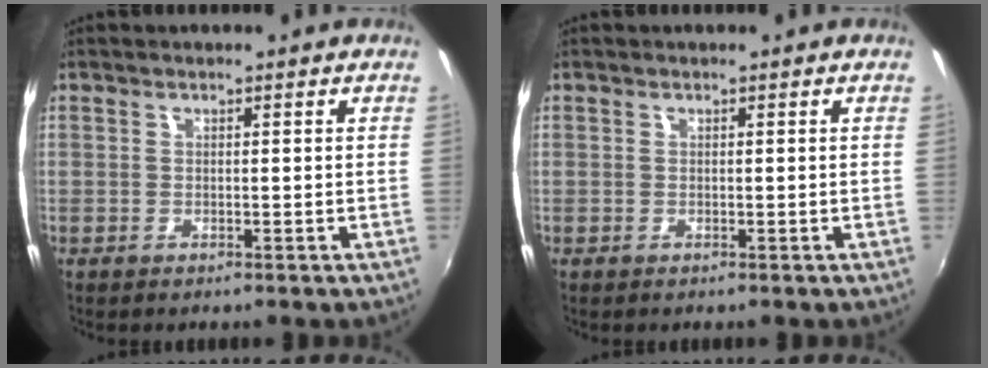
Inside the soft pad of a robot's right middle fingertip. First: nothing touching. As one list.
[{"total": 0.0}]